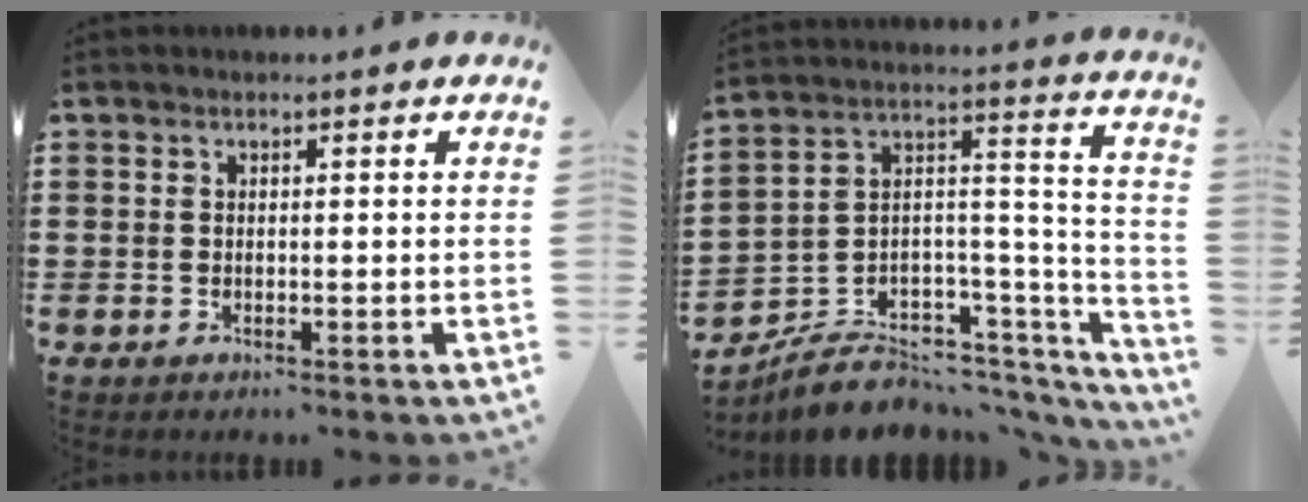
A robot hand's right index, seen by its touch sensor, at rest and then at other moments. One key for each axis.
{"total": 6.1, "fx": -4.6, "fy": 3.6, "fz": 1.6, "tx": -0.033, "ty": 0.001, "tz": -0.083}